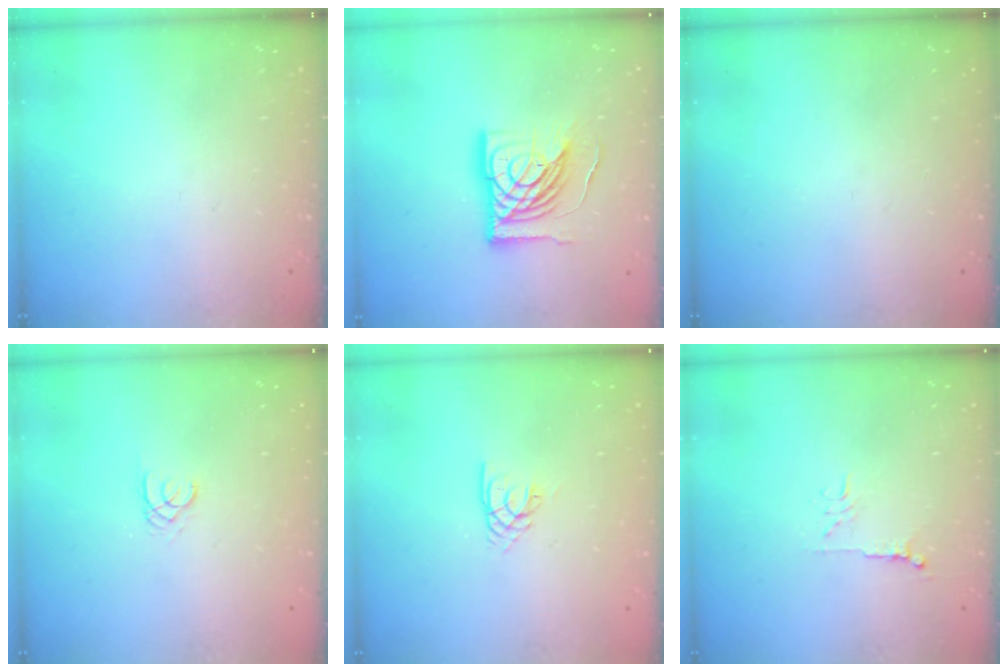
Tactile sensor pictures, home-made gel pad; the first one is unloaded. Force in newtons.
{"total": 17.5, "press": 17.4, "slide": 2.2}
{"total": 0.0}
{"total": 1.7, "press": 1.7, "slide": 0.2}
{"total": 2.1, "press": 2.1, "slide": 0.2}
{"total": 5.4, "press": 5.3, "slide": 0.7}